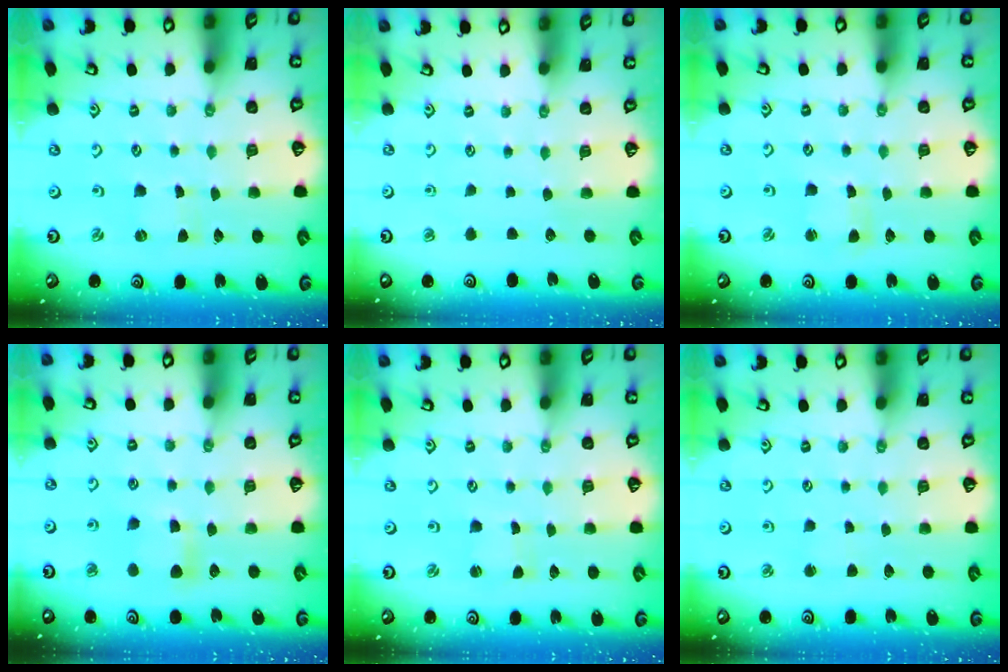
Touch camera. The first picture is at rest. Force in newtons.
{"total": 0.0}
{"total": 1.7, "press": 1.7, "slide": 0.4}
{"total": 6.9, "press": 6.8, "slide": 1.0}
{"total": 0.0}
{"total": 1.6, "press": 1.5, "slide": 0.2}